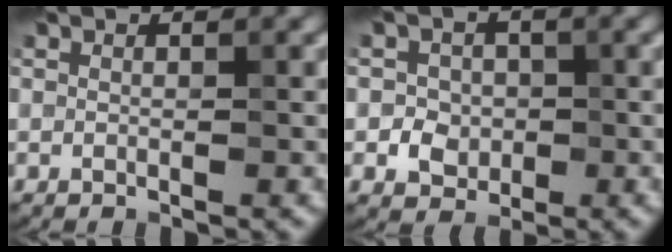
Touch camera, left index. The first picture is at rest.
{"total": 2.8, "force": [-0.6, 2.5, 1.0], "torque": [0.002, -0.003, -0.019]}